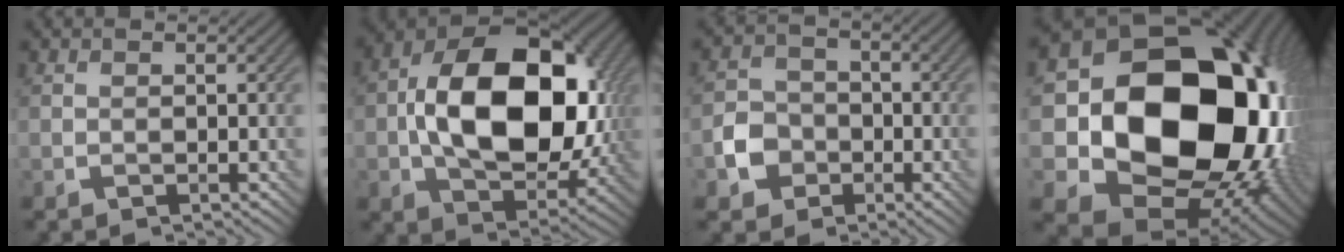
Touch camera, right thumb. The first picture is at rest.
{"total": 17.1, "force": [0.3, 11.1, 13.0], "torque": [-0.235, -0.006, 0.016]}
{"total": 4.8, "force": [-2.0, 4.0, 1.8], "torque": [-0.037, 0.000, -0.047]}
{"total": 22.4, "force": [1.1, 17.9, 13.4], "torque": [-0.287, -0.060, 0.067]}